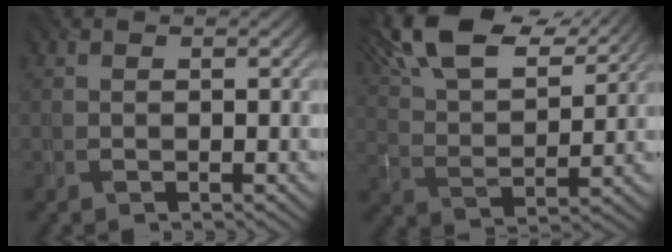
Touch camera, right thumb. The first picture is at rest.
{"total": 13.5, "force": [9.6, 4.9, 8.1], "torque": [-0.172, 0.025, 0.173]}